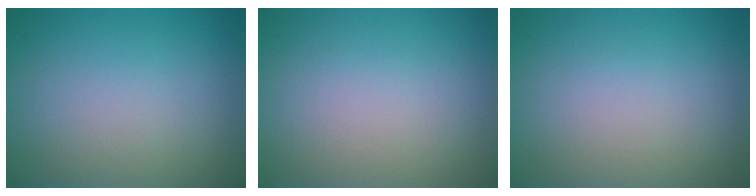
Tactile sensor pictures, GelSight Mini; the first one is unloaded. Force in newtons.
{"total": 0.0}
{"total": 0.0}